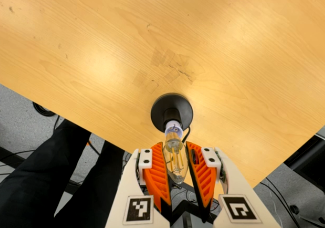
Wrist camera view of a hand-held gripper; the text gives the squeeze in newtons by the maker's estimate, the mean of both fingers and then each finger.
{"total": 12.2, "left": 13.7, "right": 10.8}